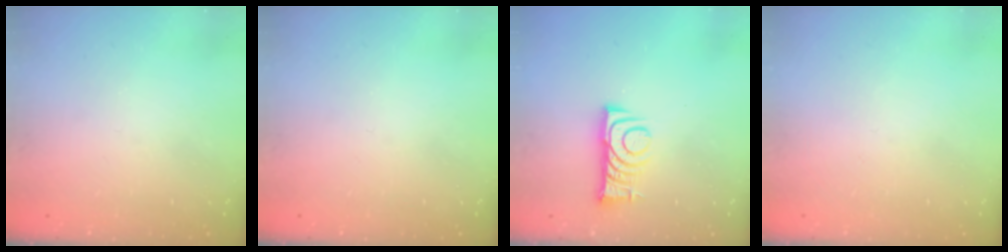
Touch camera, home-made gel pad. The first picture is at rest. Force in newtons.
{"total": 0.0}
{"total": 8.3, "press": 8.3, "slide": 0.8}
{"total": 1.9, "press": 1.9, "slide": 0.1}